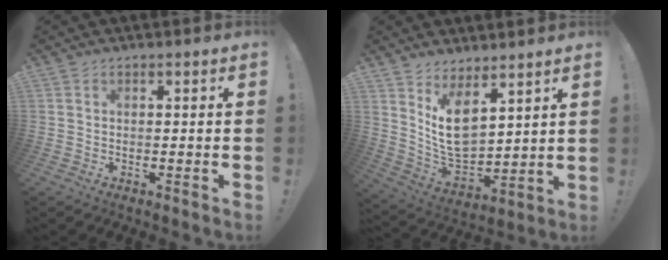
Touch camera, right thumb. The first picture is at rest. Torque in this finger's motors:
{"motor_torque": [0.47, 2.21, 0.29, 0.27, 0.17]}